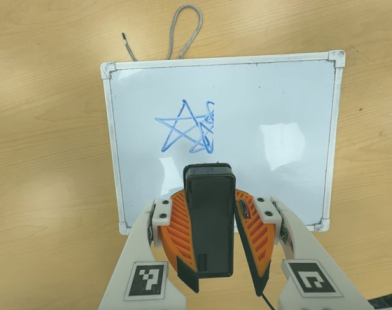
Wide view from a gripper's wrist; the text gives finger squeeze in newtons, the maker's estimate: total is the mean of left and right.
{"total": 10.6, "left": 9.6, "right": 11.5}